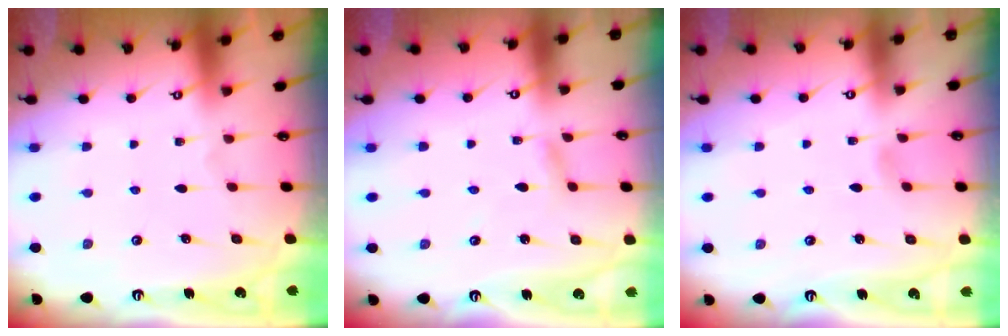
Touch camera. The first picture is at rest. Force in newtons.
{"total": 1.6, "press": 1.5, "slide": 0.1}
{"total": 2.9, "press": 2.8, "slide": 0.3}